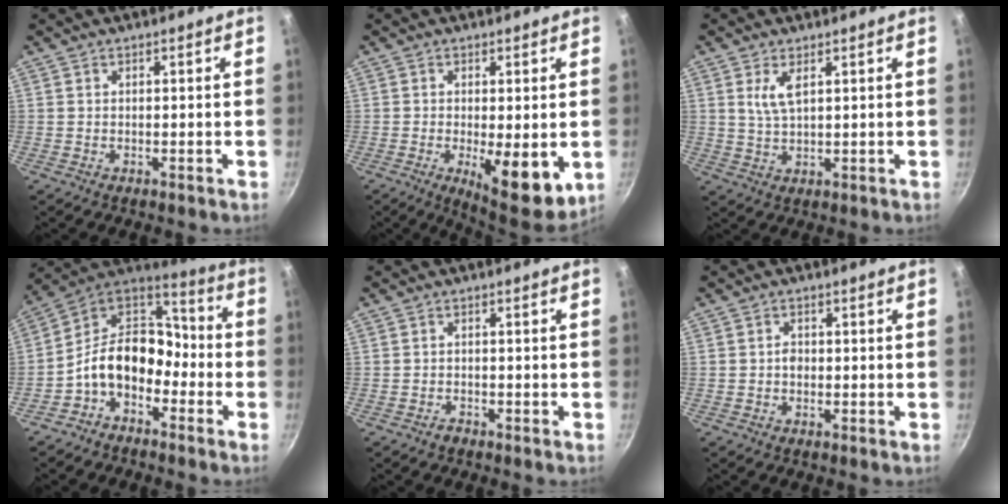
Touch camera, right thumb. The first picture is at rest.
{"total": 11.4, "force": [-2.6, 3.9, 10.4], "torque": [-0.145, -0.025, -0.029]}
{"total": 3.9, "force": [1.6, 1.6, 3.2], "torque": [-0.065, -0.008, 0.038]}
{"total": 13.1, "force": [-4.5, 8.9, 8.5], "torque": [-0.114, 0.086, -0.094]}
{"total": 1.1, "force": [-0.9, 0.6, 0.3], "torque": [-0.005, 0.002, -0.019]}
{"total": 1.7, "force": [-0.2, 1.3, 1.0], "torque": [-0.008, 0.005, -0.005]}